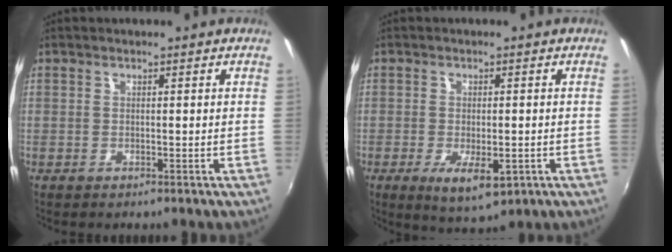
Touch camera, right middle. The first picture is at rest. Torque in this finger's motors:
{"motor_torque": [0.44, -0.53, 0.16, 0.08]}